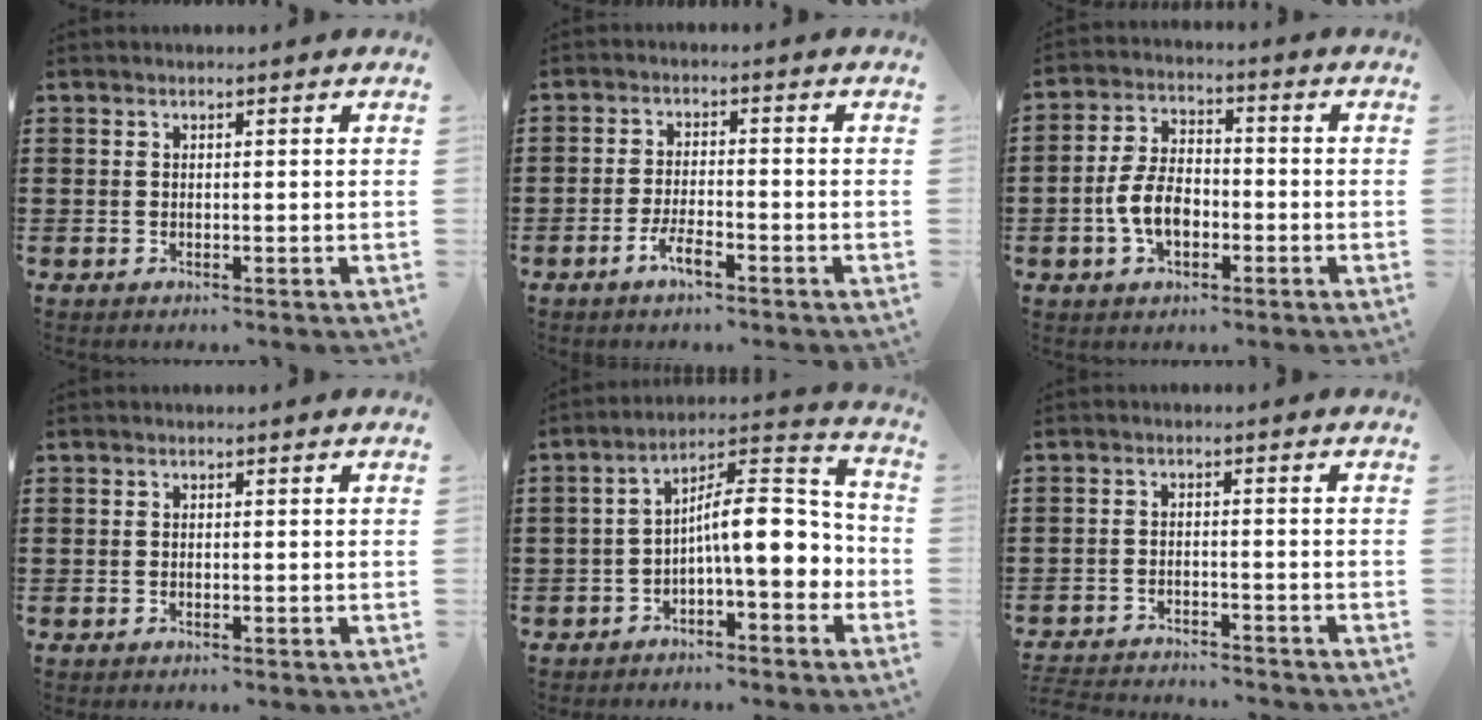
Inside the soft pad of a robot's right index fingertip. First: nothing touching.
{"total": 3.7, "force": [-2.4, 0.7, 2.7], "torque": [-0.059, 0.000, -0.049]}
{"total": 6.9, "force": [-2.1, 4.1, 5.2], "torque": [-0.125, 0.002, -0.045]}
{"total": 0.0}
{"total": 10.0, "force": [-1.0, 3.6, 9.2], "torque": [-0.133, -0.007, -0.026]}
{"total": 3.0, "force": [-3.0, -0.1, 0.0], "torque": [-0.004, -0.002, -0.064]}